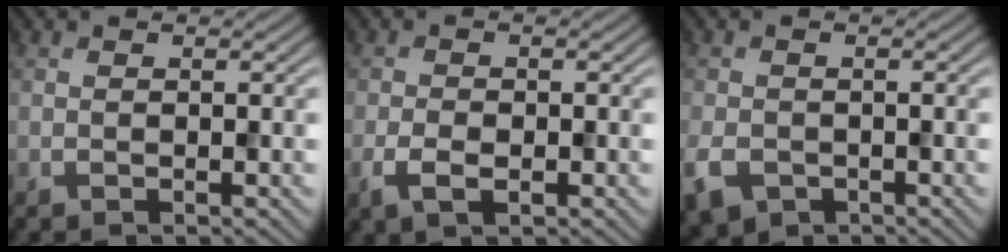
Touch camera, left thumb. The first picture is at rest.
{"total": 3.2, "force": [-1.4, 1.8, 2.3], "torque": [-0.050, -0.005, -0.029]}
{"total": 4.3, "force": [-2.1, 3.1, 2.1], "torque": [-0.059, -0.014, -0.046]}